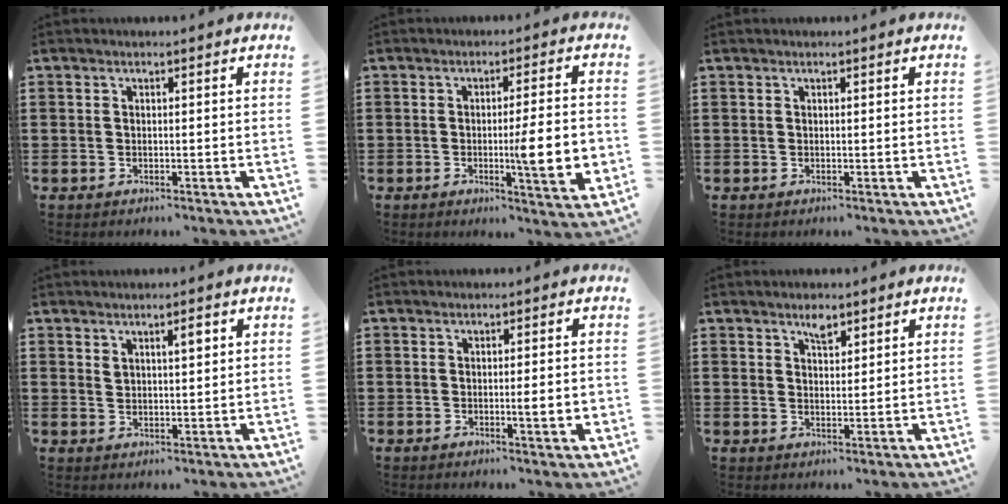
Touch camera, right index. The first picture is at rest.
{"total": 9.0, "force": [-1.2, 1.2, 8.8], "torque": [-0.120, -0.016, -0.021]}
{"total": 0.0}
{"total": 2.6, "force": [1.5, 0.9, 1.9], "torque": [-0.032, 0.002, 0.023]}
{"total": 3.3, "force": [-0.4, 0.3, 3.3], "torque": [-0.046, -0.006, -0.009]}
{"total": 2.5, "force": [1.9, 1.0, 1.3], "torque": [-0.015, -0.005, 0.031]}